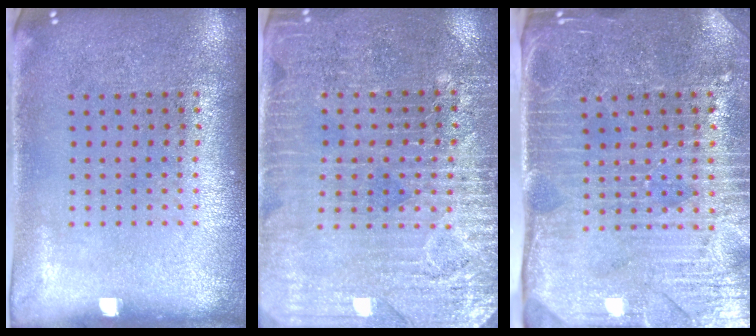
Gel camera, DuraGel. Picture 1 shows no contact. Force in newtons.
{"total": 3.3, "press": 3.0, "slide": 1.3}
{"total": 4.4, "press": 3.8, "slide": 2.1}